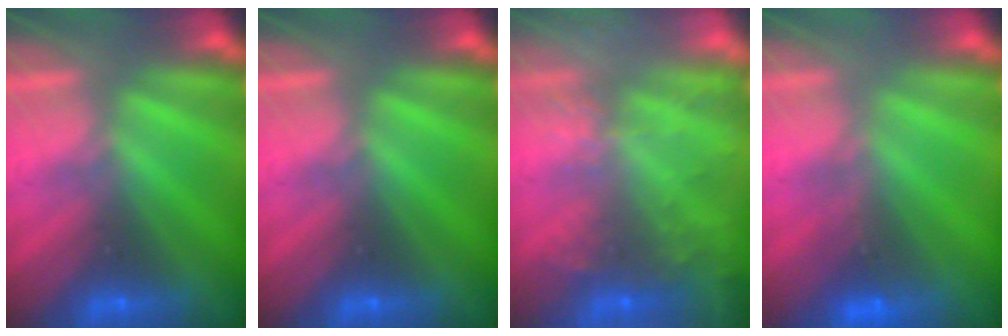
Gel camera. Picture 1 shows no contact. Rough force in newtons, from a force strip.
{"total": 0.0}
{"total": 9.2}
{"total": 1.2}